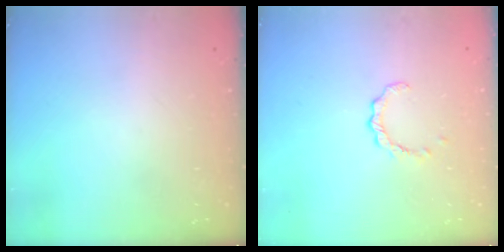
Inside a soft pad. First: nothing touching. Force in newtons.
{"total": 2.9, "press": 2.8, "slide": 0.4}